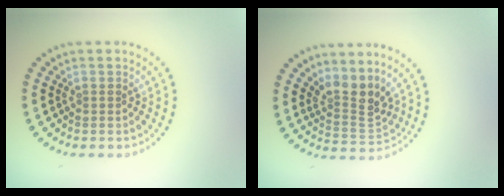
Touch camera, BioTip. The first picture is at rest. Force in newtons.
{"total": 3.3, "press": 2.2, "slide": 2.4}